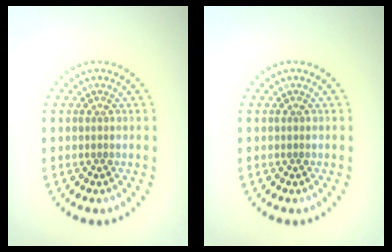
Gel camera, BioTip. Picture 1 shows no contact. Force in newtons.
{"total": 0.0}